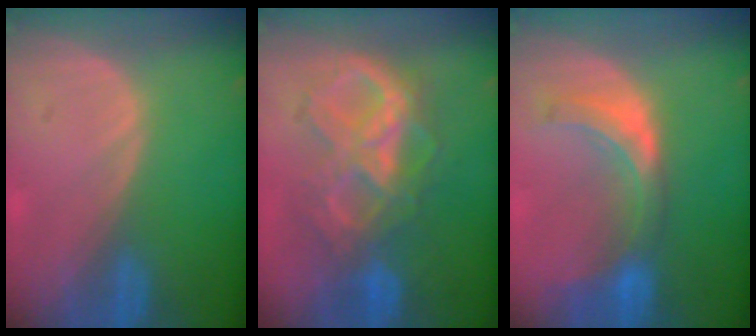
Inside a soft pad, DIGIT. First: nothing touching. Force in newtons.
{"total": 9.6, "press": 9.5, "slide": 1.0}
{"total": 7.6, "press": 6.8, "slide": 3.3}